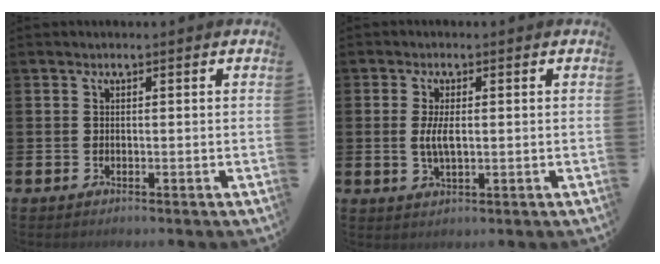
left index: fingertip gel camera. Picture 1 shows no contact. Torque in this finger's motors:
{"motor_torque": [0.16, 0.02, 0.08, 0.14]}